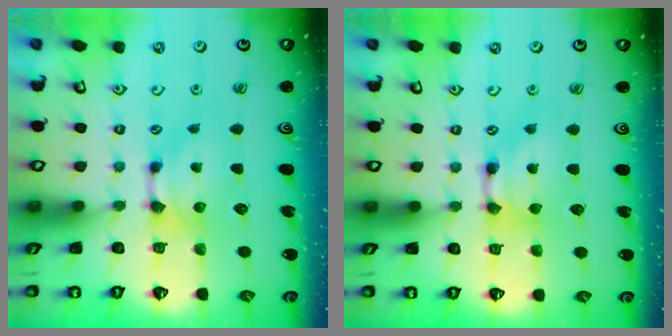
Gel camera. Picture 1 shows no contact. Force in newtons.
{"total": 1.6, "press": 1.5, "slide": 0.1}